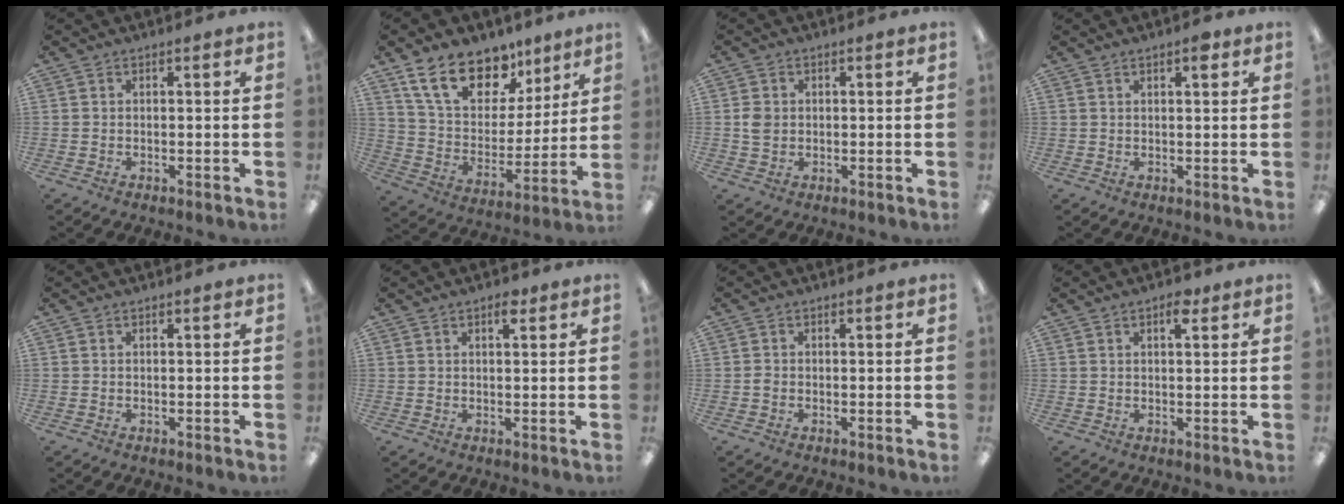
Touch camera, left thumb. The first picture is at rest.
{"total": 17.4, "force": [11.7, 9.9, 8.1], "torque": [-0.145, -0.059, 0.217]}
{"total": 3.2, "force": [-0.1, 2.7, 1.7], "torque": [-0.022, 0.004, -0.003]}
{"total": 2.7, "force": [1.6, 0.9, 1.9], "torque": [-0.017, -0.007, 0.022]}
{"total": 0.0}
{"total": 2.6, "force": [1.7, 1.1, 1.7], "torque": [-0.013, -0.007, 0.025]}
{"total": 0.8, "force": [-0.3, 0.6, 0.4], "torque": [-0.007, 0.003, -0.008]}
{"total": 3.6, "force": [2.1, 1.5, 2.5], "torque": [-0.022, -0.008, 0.028]}